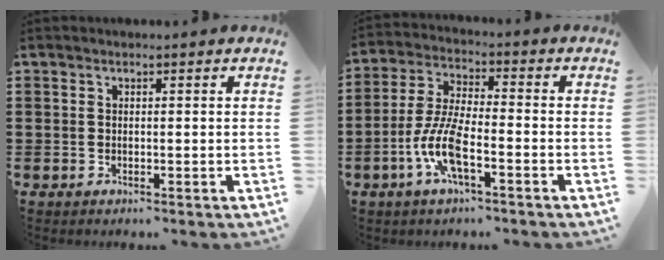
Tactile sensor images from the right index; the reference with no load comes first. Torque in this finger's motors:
{"motor_torque": [1.80, 0.34, 0.30, 0.21]}